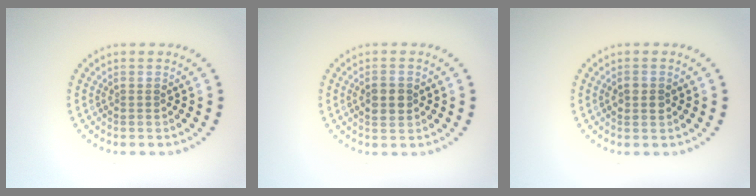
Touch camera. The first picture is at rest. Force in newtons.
{"total": 2.6, "press": 2.6, "slide": 0.0}
{"total": 1.8, "press": 1.8, "slide": 0.0}